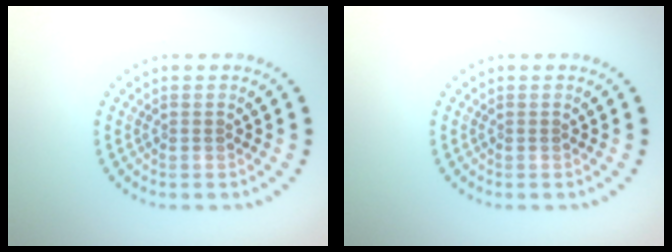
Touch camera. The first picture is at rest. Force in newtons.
{"total": 0.0}